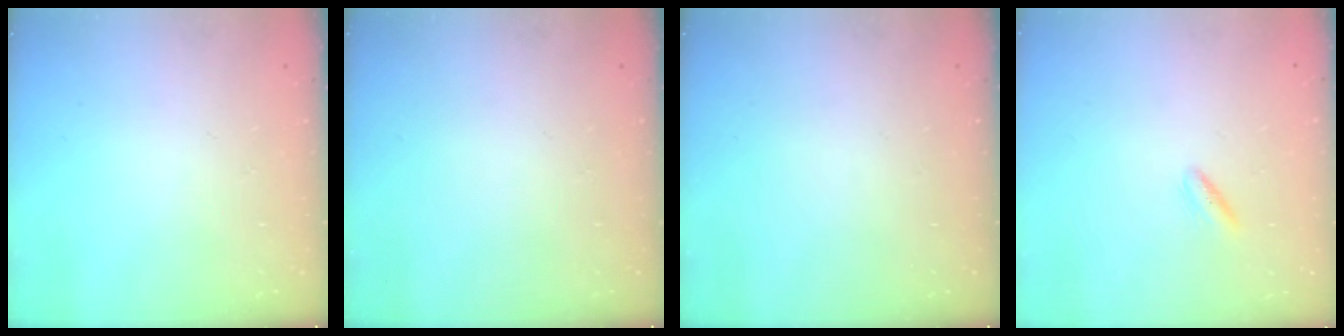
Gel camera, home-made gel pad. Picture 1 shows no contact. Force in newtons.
{"total": 0.0}
{"total": 0.0}
{"total": 2.1, "press": 1.9, "slide": 1.0}